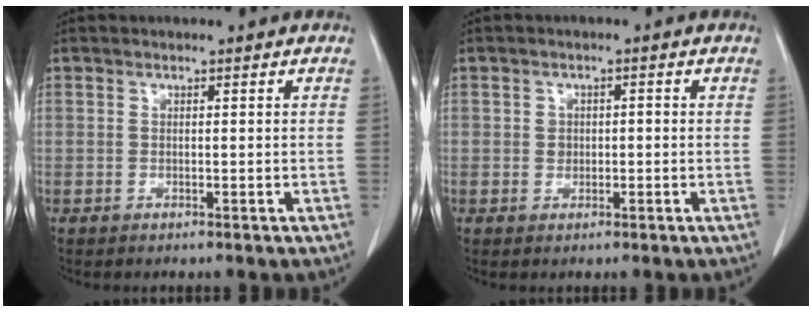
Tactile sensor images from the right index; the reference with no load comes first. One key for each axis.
{"total": 1.7, "fx": -0.2, "fy": 1.5, "fz": 0.9, "tx": -0.010, "ty": 0.007, "tz": -0.003}